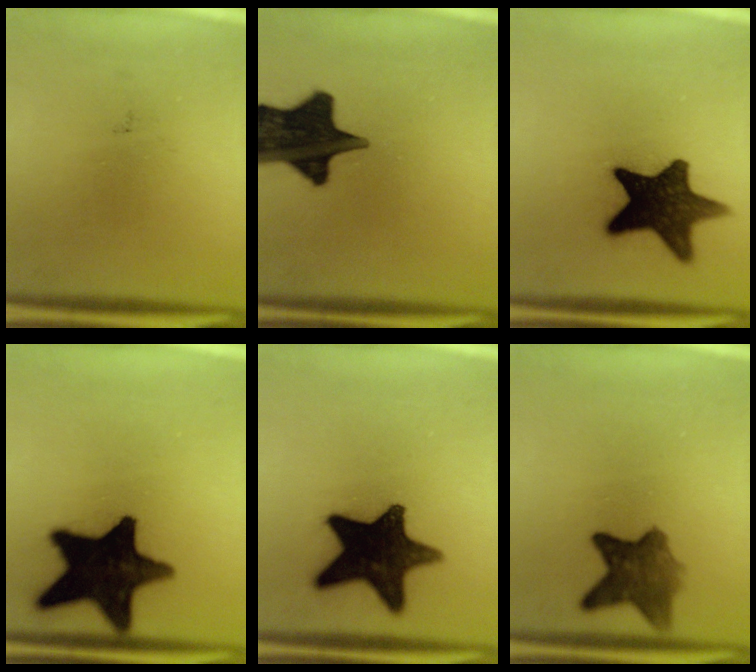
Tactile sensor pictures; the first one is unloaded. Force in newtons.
{"total": 19.4}
{"total": 15.9}
{"total": 19.3}
{"total": 17.6}
{"total": 7.1}